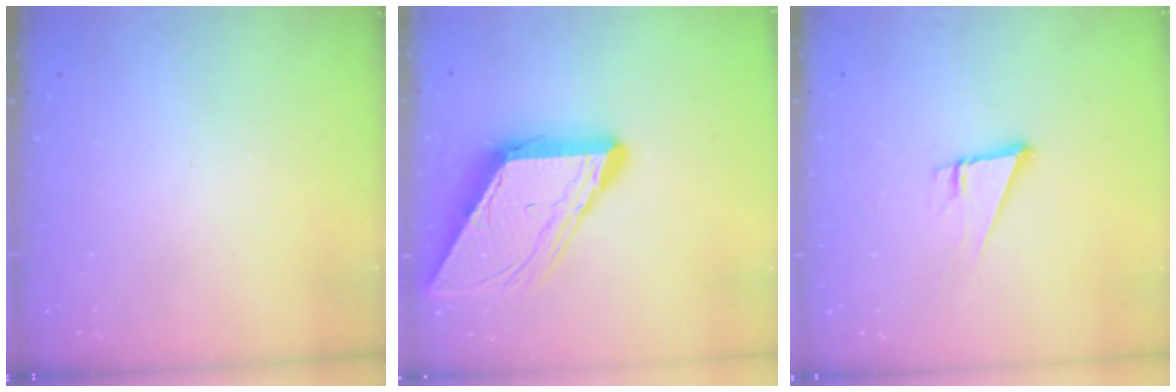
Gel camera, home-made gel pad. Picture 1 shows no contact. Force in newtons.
{"total": 12.0, "press": 12.0, "slide": 1.2}
{"total": 3.7, "press": 3.7, "slide": 0.2}